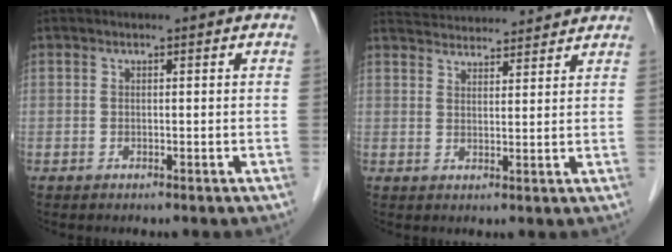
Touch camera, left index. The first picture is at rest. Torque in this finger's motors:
{"motor_torque": [-0.82, -1.32, 0.04, 0.00]}